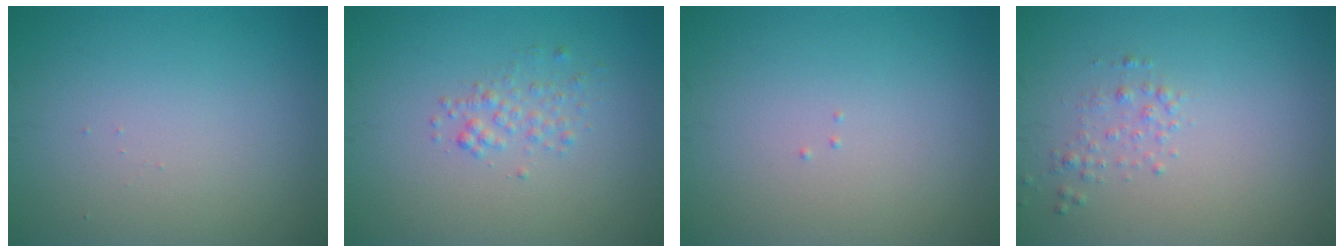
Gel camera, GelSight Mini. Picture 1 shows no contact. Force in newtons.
{"total": 1.5, "press": 1.5, "slide": 0.1}
{"total": 0.0}
{"total": 1.0, "press": 1.0, "slide": 0.0}